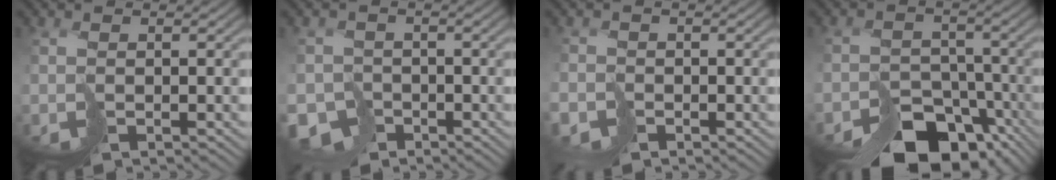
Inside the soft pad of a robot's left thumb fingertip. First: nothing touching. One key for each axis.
{"total": 4.8, "fx": -3.5, "fy": 3.2, "fz": 0.7, "tx": 0.005, "ty": -0.014, "tz": -0.069}
{"total": 2.0, "fx": -1.7, "fy": 0.7, "fz": -0.8, "tx": 0.031, "ty": -0.004, "tz": -0.039}
{"total": 11.4, "fx": -8.9, "fy": 6.2, "fz": 3.5, "tx": -0.045, "ty": -0.026, "tz": -0.120}